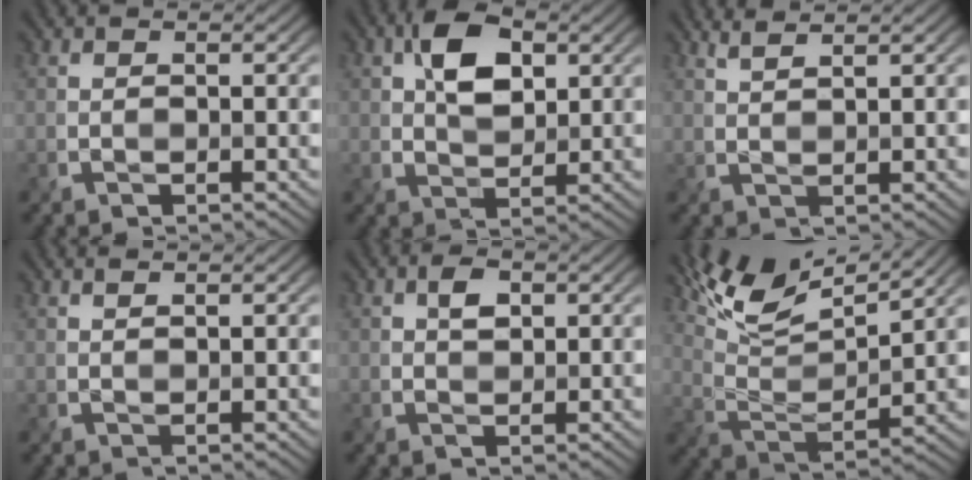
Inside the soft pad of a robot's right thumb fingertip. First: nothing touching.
{"total": 6.6, "force": [2.2, 3.9, 4.8], "torque": [-0.089, 0.006, 0.033]}
{"total": 2.2, "force": [1.8, 0.4, 1.2], "torque": [-0.021, 0.008, 0.032]}
{"total": 0.8, "force": [0.8, -0.1, 0.3], "torque": [-0.014, 0.002, 0.013]}
{"total": 1.9, "force": [0.8, 1.2, 1.3], "torque": [-0.026, 0.003, 0.013]}
{"total": 11.2, "force": [8.1, 2.9, 7.2], "torque": [-0.157, 0.013, 0.150]}